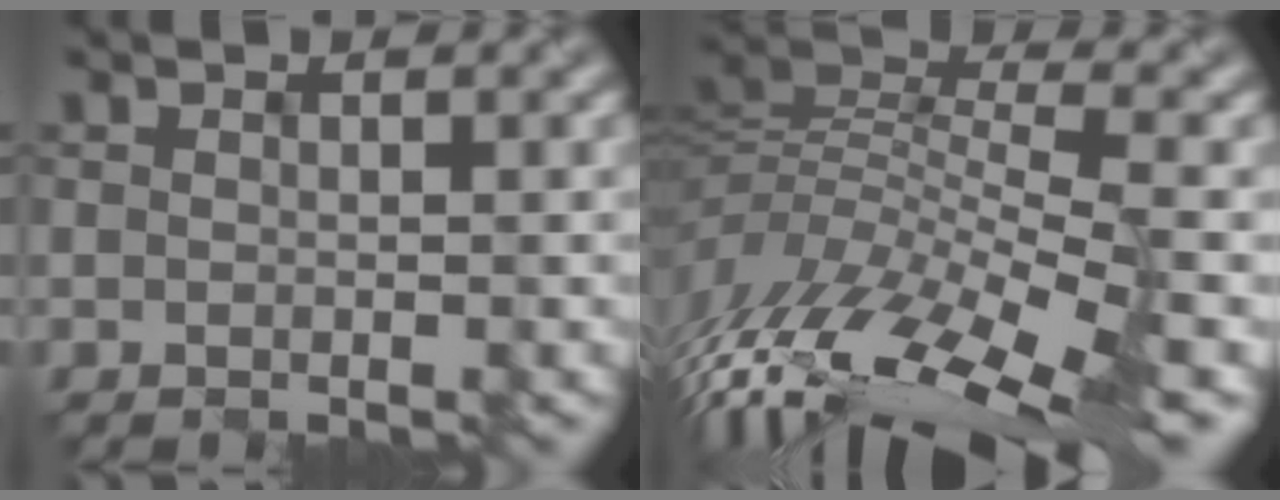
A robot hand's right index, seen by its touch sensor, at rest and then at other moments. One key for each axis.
{"total": 12.0, "fx": -5.2, "fy": 4.3, "fz": 9.9, "tx": -0.211, "ty": 0.003, "tz": -0.085}